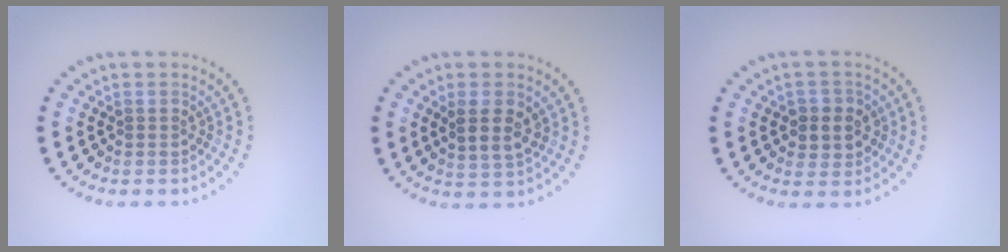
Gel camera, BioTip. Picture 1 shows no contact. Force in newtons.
{"total": 2.9, "press": 2.7, "slide": 0.9}
{"total": 2.8, "press": 2.7, "slide": 0.8}